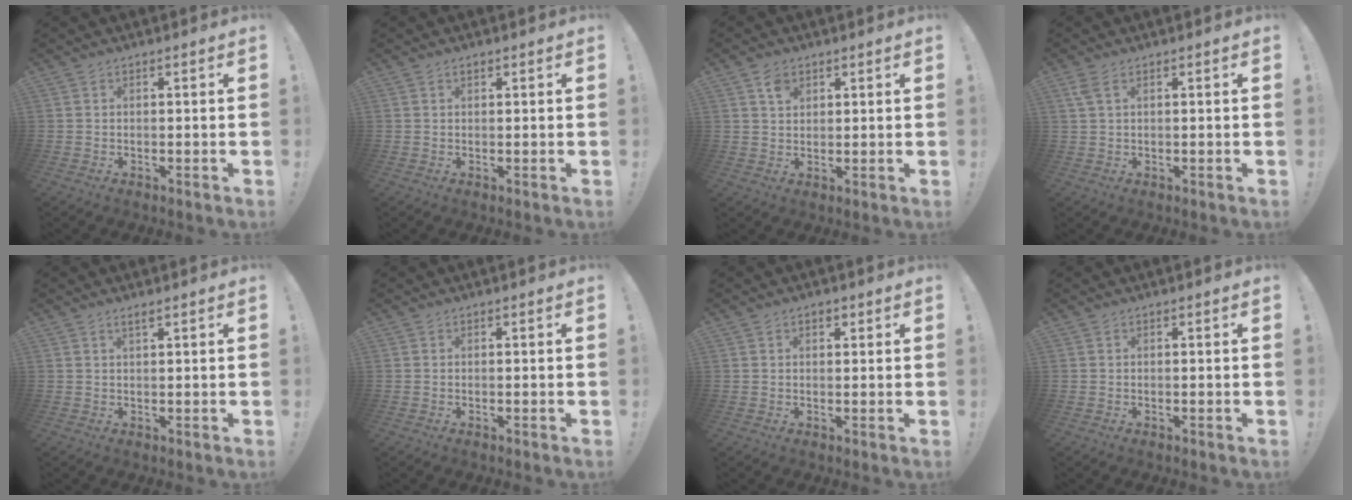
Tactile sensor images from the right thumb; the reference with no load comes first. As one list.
[{"total": 0.8, "force": [0.6, 0.4, 0.5], "torque": [-0.007, 0.000, 0.010]}, {"total": 3.9, "force": [2.3, 2.8, 1.6], "torque": [-0.008, -0.013, 0.037]}, {"total": 2.9, "force": [1.5, 0.8, 2.4], "torque": [-0.042, -0.003, 0.027]}, {"total": 1.7, "force": [1.1, 0.1, 1.3], "torque": [-0.024, -0.001, 0.018]}, {"total": 0.0}, {"total": 1.5, "force": [0.8, 1.0, 0.7], "torque": [-0.004, -0.003, 0.013]}, {"total": 0.0}]